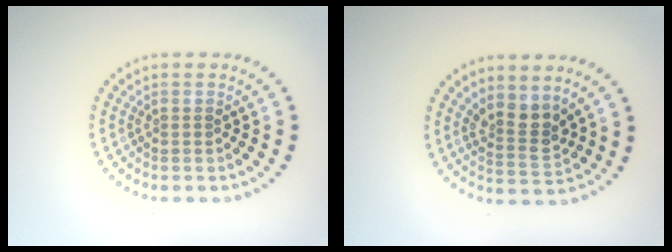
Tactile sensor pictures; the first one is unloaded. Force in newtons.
{"total": 2.7, "press": 2.2, "slide": 1.6}